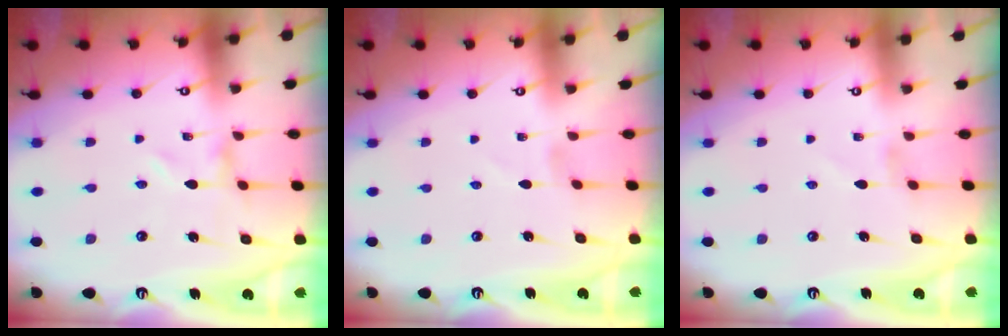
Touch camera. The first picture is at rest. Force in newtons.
{"total": 0.9, "press": 0.9, "slide": 0.1}
{"total": 0.0}